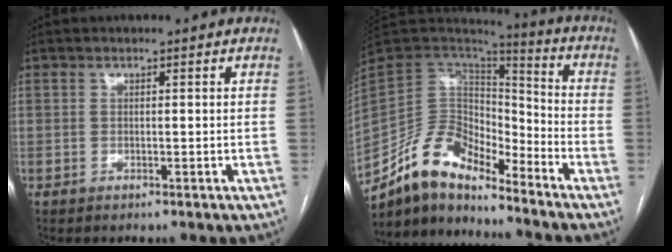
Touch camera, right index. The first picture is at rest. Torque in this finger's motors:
{"motor_torque": [0.97, -1.16, -0.03, -0.10]}